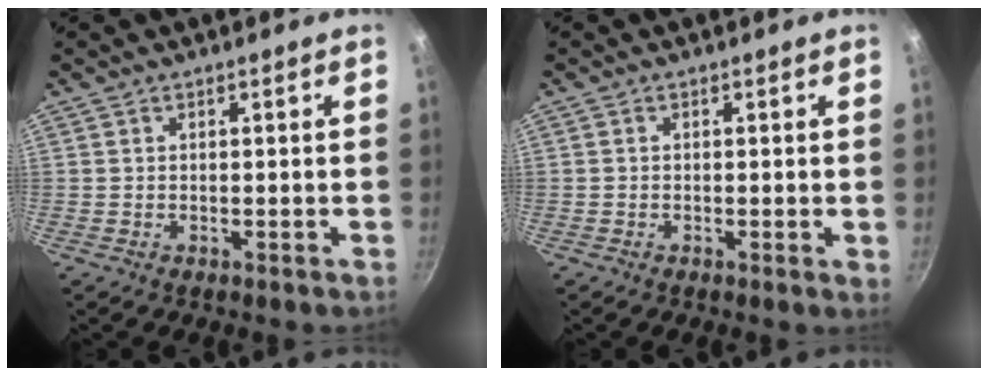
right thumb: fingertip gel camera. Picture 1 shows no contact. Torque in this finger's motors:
{"motor_torque": [-0.18, 0.16, -0.24, 0.06, 0.02]}